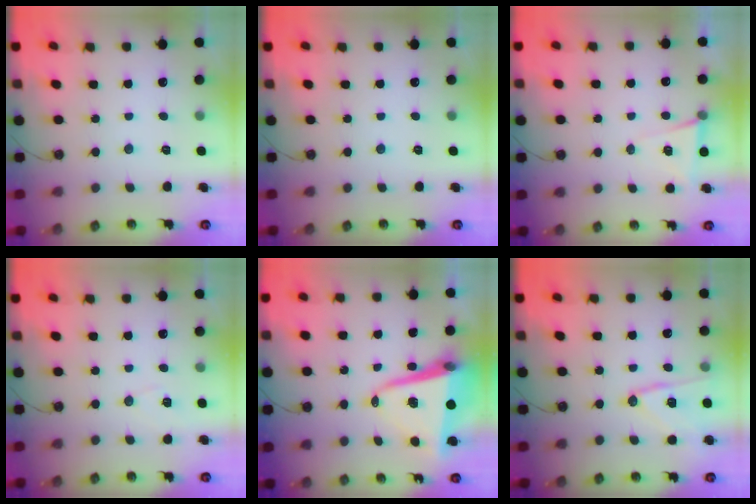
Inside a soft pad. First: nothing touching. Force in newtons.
{"total": 0.0}
{"total": 6.3, "press": 4.4, "slide": 4.5}
{"total": 7.9, "press": 6.5, "slide": 4.4}
{"total": 13.3, "press": 12.9, "slide": 3.2}
{"total": 12.8, "press": 12.8, "slide": 0.5}